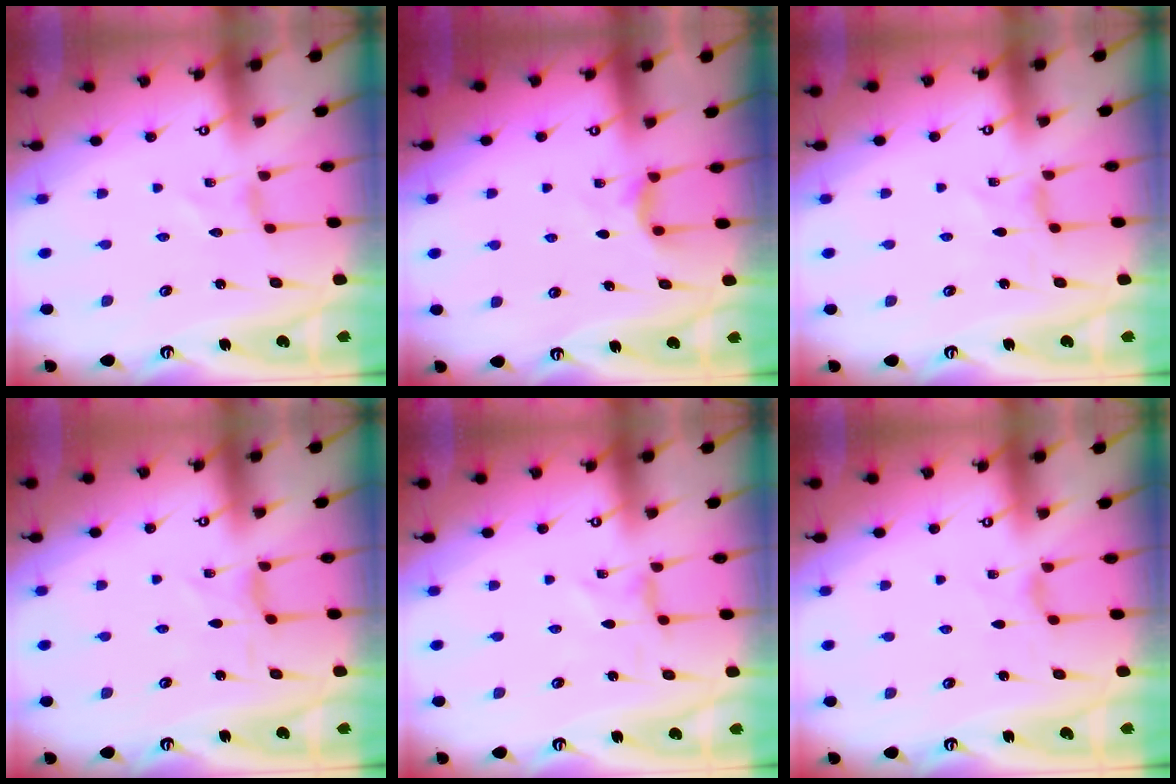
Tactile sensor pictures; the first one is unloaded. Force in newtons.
{"total": 5.2, "press": 5.1, "slide": 0.6}
{"total": 0.0}
{"total": 0.9, "press": 0.9, "slide": 0.2}
{"total": 0.0}
{"total": 1.2, "press": 1.2, "slide": 0.3}